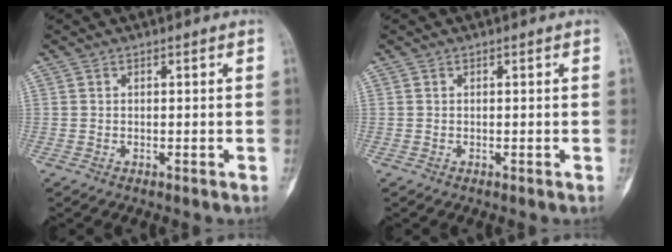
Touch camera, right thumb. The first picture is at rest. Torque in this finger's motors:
{"motor_torque": [0.18, 0.18, 0.00, -0.04, 0.00]}